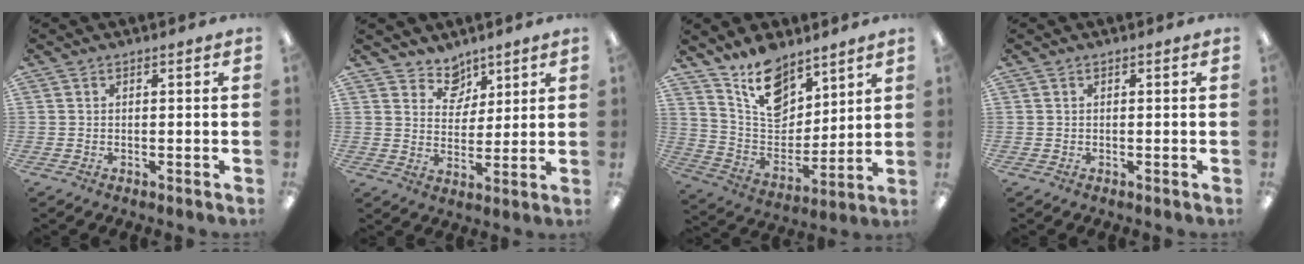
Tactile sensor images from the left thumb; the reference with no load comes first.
{"total": 7.2, "force": [5.4, 4.6, 0.4], "torque": [-0.006, -0.039, 0.100]}
{"total": 14.4, "force": [10.7, 7.8, 5.7], "torque": [-0.105, -0.068, 0.202]}
{"total": 0.0}